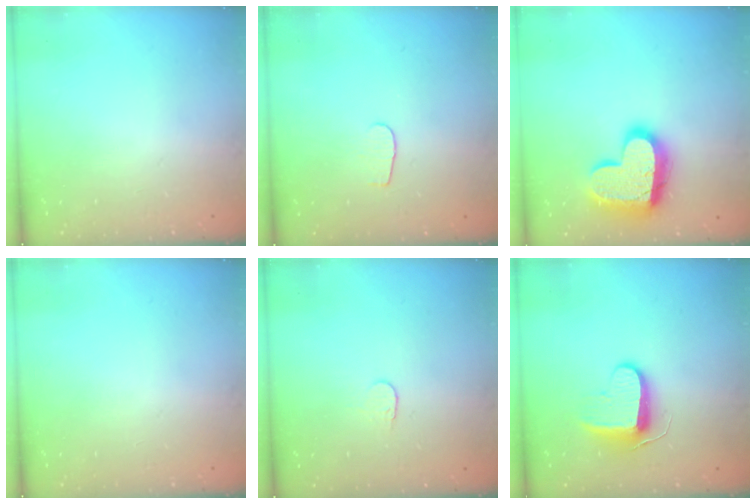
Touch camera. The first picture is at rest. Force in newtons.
{"total": 3.2, "press": 3.2, "slide": 0.3}
{"total": 18.4, "press": 18.3, "slide": 1.7}
{"total": 0.0}
{"total": 3.7, "press": 3.7, "slide": 0.3}
{"total": 9.5, "press": 9.5, "slide": 0.8}